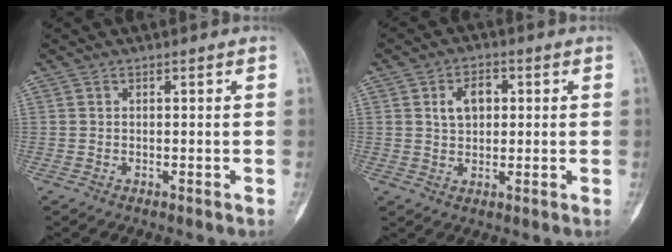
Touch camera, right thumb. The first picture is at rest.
{"total": 5.9, "force": [1.3, 4.0, 4.1], "torque": [-0.047, 0.006, 0.020]}